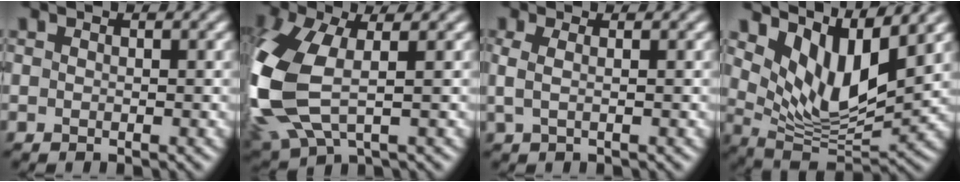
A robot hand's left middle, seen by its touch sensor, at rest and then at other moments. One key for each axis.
{"total": 11.1, "fx": -0.4, "fy": 6.2, "fz": 9.2, "tx": -0.264, "ty": -0.019, "tz": -0.005}
{"total": 1.3, "fx": 0.3, "fy": 0.1, "fz": 1.2, "tx": -0.034, "ty": 0.004, "tz": 0.005}
{"total": 7.4, "fx": 4.3, "fy": 2.8, "fz": 5.4, "tx": -0.113, "ty": -0.018, "tz": 0.081}